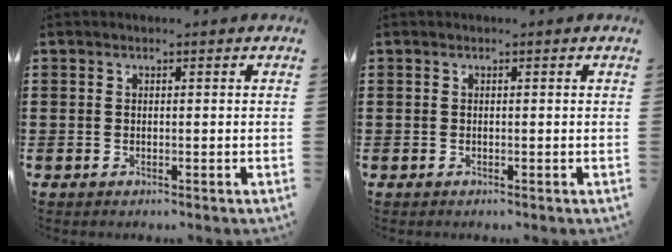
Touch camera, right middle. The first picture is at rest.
{"total": 0.0}